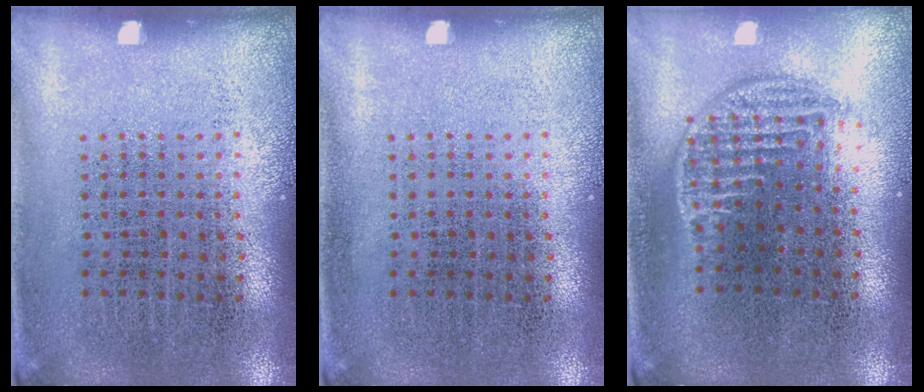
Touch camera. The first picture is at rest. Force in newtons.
{"total": 0.0}
{"total": 1.3, "press": 1.1, "slide": 0.7}